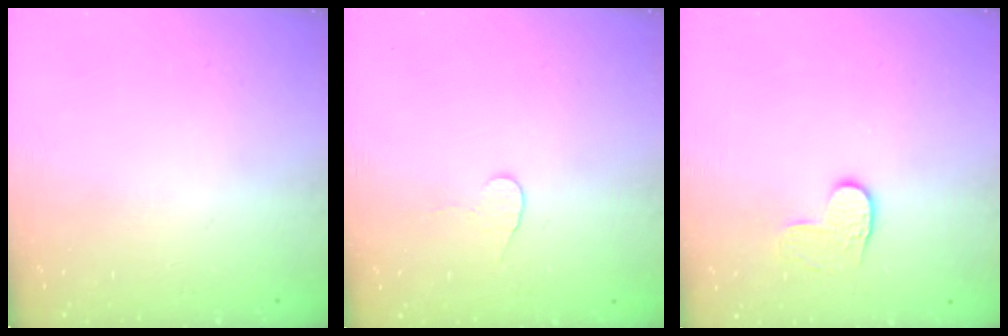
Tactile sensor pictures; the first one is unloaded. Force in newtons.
{"total": 3.8, "press": 3.8, "slide": 0.4}
{"total": 4.0, "press": 4.0, "slide": 0.4}